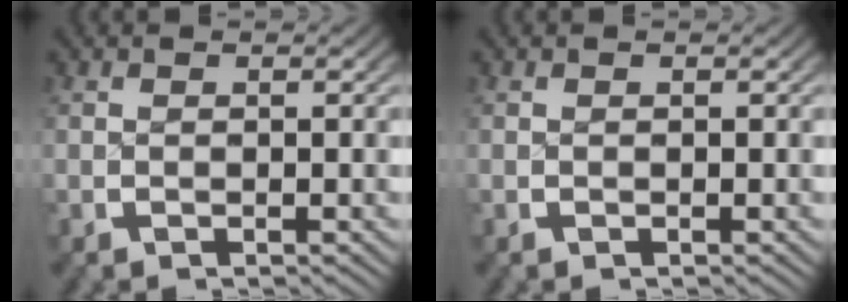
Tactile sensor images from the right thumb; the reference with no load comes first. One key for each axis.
{"total": 0.0}